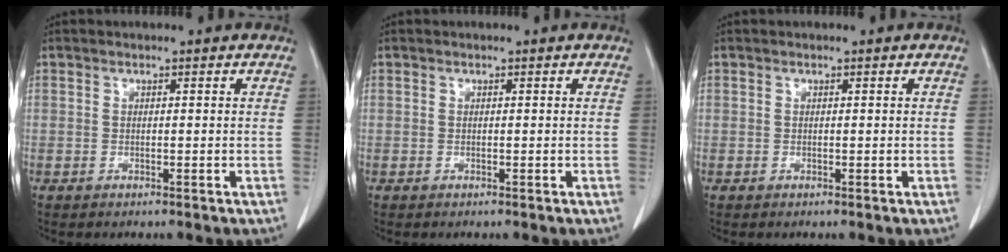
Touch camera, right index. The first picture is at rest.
{"total": 0.0}
{"total": 0.0}